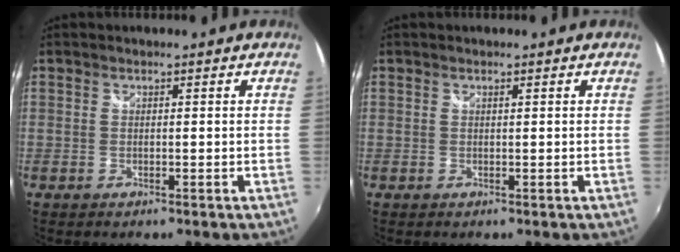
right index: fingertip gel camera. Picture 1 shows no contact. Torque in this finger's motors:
{"motor_torque": [-0.19, -0.01, 0.00, -0.01]}